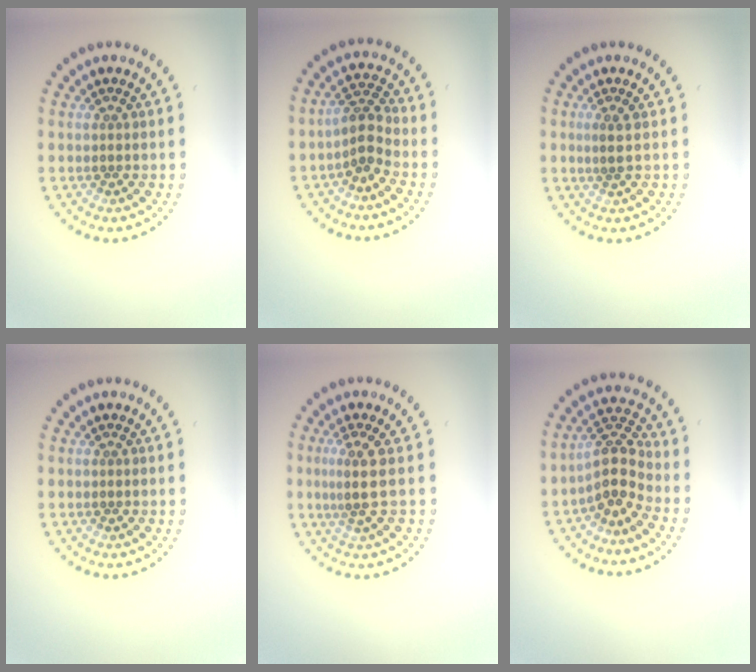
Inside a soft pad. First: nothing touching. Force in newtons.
{"total": 2.4, "press": 2.1, "slide": 1.2}
{"total": 1.2, "press": 1.0, "slide": 0.6}
{"total": 0.0}
{"total": 2.3, "press": 1.7, "slide": 1.5}
{"total": 3.4, "press": 2.7, "slide": 2.0}